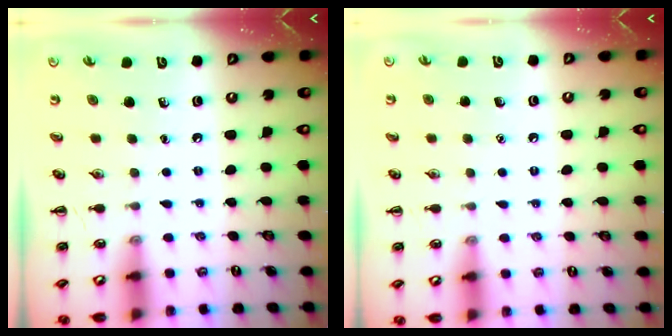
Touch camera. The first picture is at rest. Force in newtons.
{"total": 1.5, "press": 1.4, "slide": 0.1}